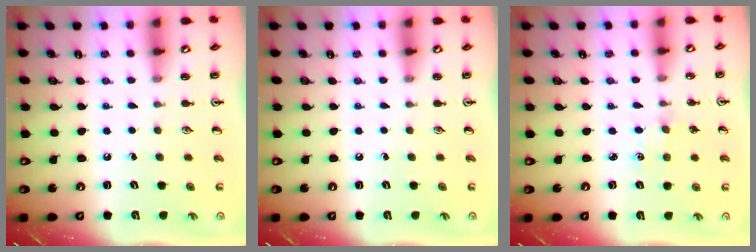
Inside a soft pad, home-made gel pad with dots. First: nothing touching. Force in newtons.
{"total": 0.0}
{"total": 0.7, "press": 0.7, "slide": 0.1}